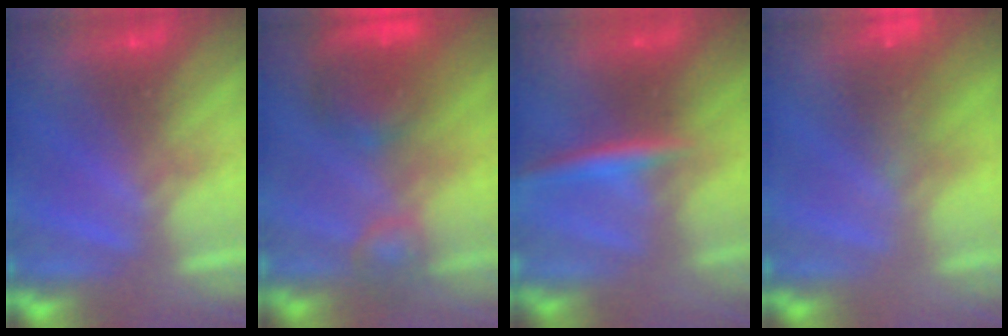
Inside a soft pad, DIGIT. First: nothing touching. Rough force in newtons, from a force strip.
{"total": 5.6}
{"total": 2.9}
{"total": 6.8}